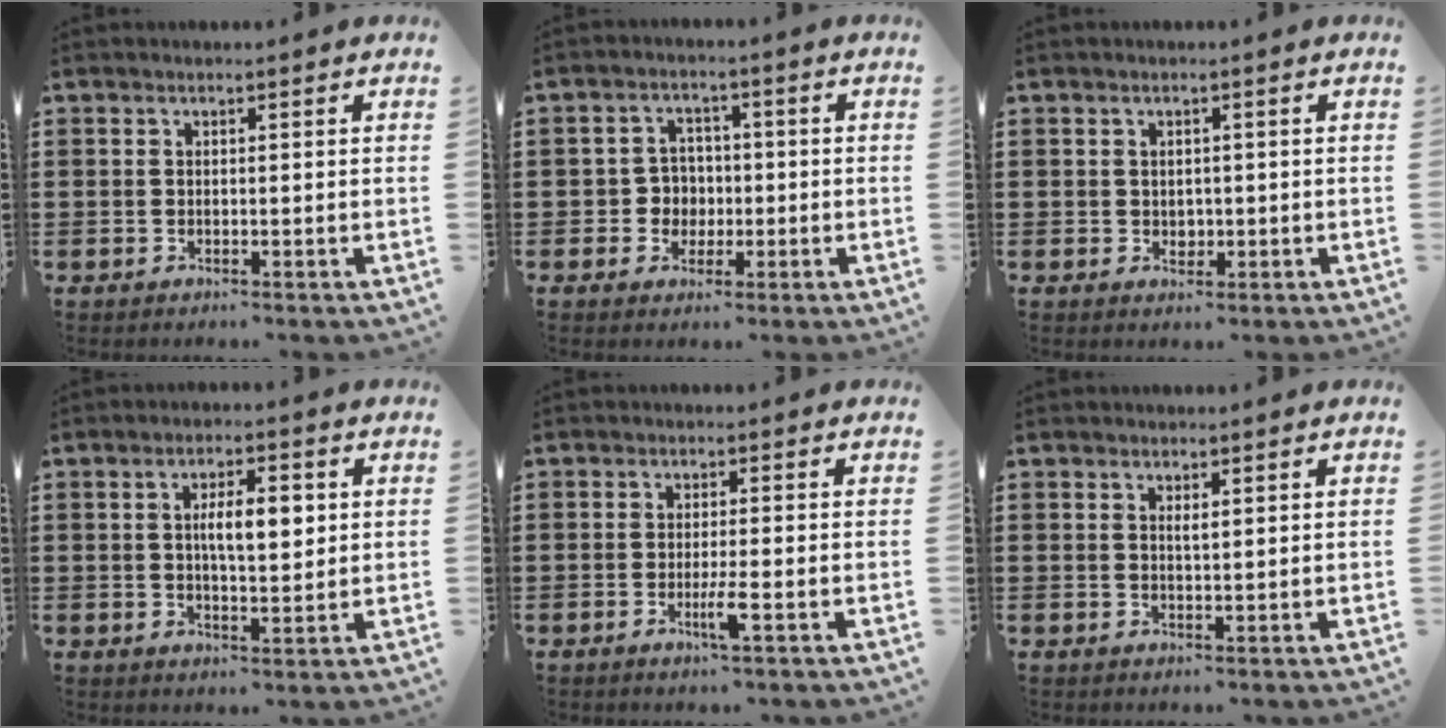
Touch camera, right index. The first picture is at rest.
{"total": 3.7, "force": [-0.7, 3.5, 1.0], "torque": [-0.034, 0.007, -0.019]}
{"total": 1.4, "force": [0.2, 1.2, 0.6], "torque": [-0.015, 0.008, 0.002]}
{"total": 6.1, "force": [1.0, 2.2, 5.6], "torque": [-0.102, 0.005, 0.014]}
{"total": 3.4, "force": [-1.4, 0.1, 3.1], "torque": [-0.059, -0.010, -0.028]}
{"total": 1.1, "force": [0.5, 0.3, 0.9], "torque": [-0.019, 0.002, 0.007]}